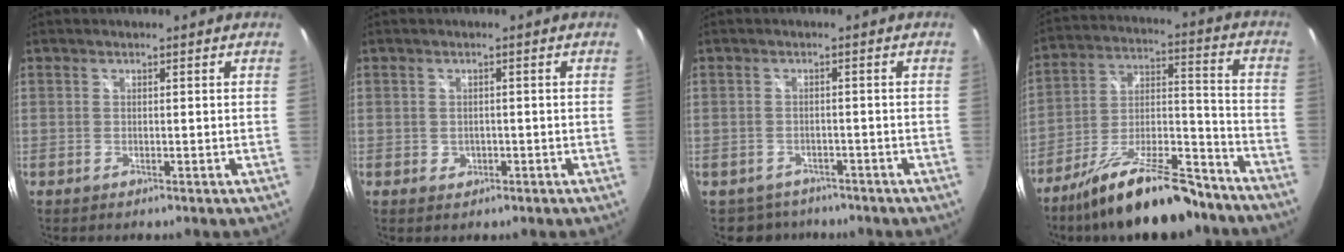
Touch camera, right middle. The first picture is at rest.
{"total": 1.9, "force": [-0.5, 1.7, 0.6], "torque": [-0.010, -0.002, -0.006]}
{"total": 4.4, "force": [-3.5, 2.7, 0.1], "torque": [-0.011, 0.003, -0.052]}
{"total": 20.5, "force": [-15.6, 5.7, 12.0], "torque": [-0.207, -0.003, -0.244]}